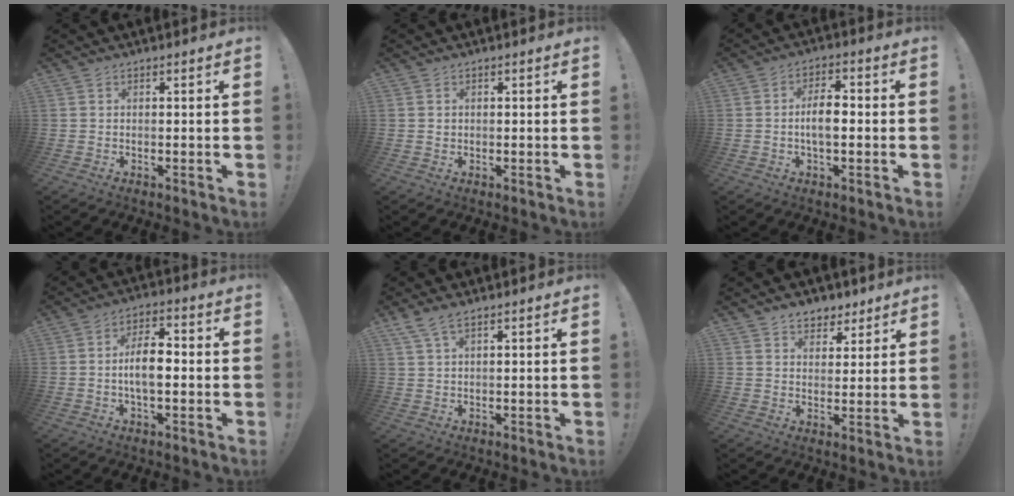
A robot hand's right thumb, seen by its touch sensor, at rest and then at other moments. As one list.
[{"total": 0.8, "force": [0.2, 0.8, 0.1], "torque": [-0.004, 0.003, 0.005]}, {"total": 7.3, "force": [-0.9, 3.5, 6.3], "torque": [-0.109, 0.006, -0.022]}, {"total": 9.0, "force": [-1.1, 4.3, 7.8], "torque": [-0.131, 0.010, -0.024]}, {"total": 4.3, "force": [2.9, 1.1, 2.9], "torque": [-0.063, -0.007, 0.056]}, {"total": 6.2, "force": [4.6, 4.0, 0.9], "torque": [-0.005, -0.034, 0.088]}]